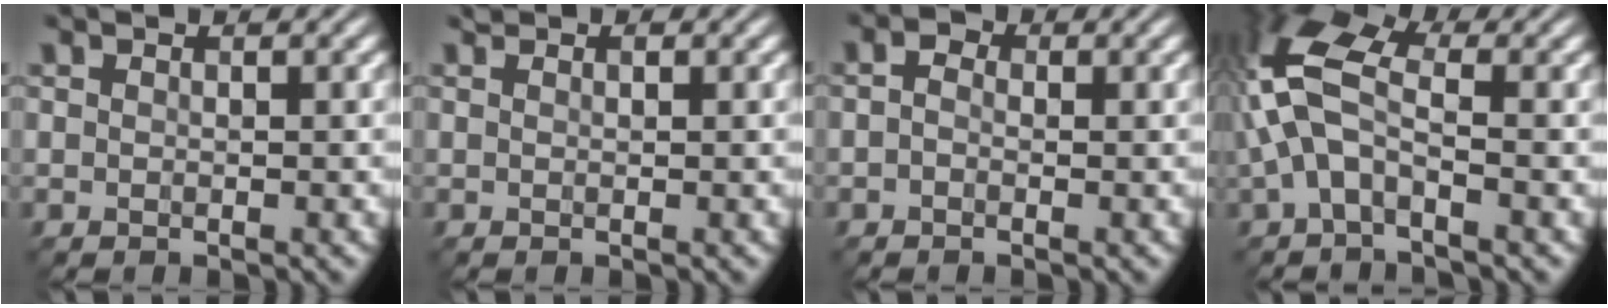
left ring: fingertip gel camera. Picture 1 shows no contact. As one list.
[{"total": 0.6, "force": [0.3, 0.3, 0.4], "torque": [-0.006, 0.000, 0.006]}, {"total": 1.3, "force": [-0.1, 0.9, 0.9], "torque": [-0.013, -0.001, -0.013]}, {"total": 6.1, "force": [-0.9, 3.1, 5.1], "torque": [-0.123, 0.023, -0.033]}]